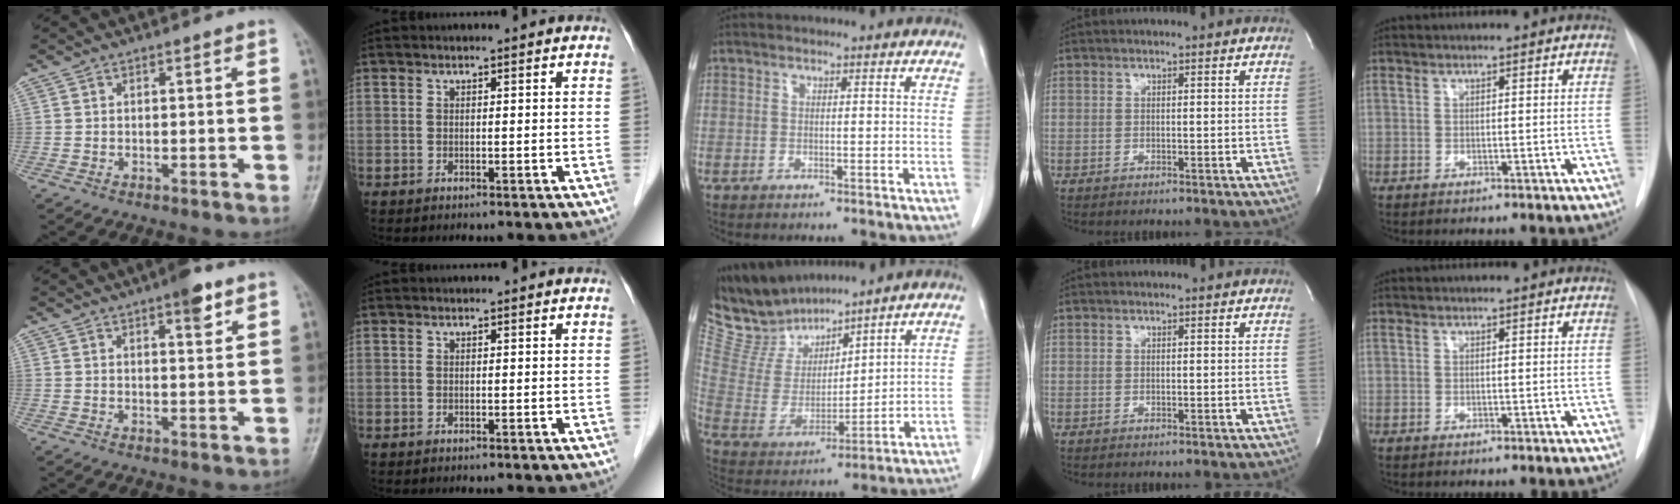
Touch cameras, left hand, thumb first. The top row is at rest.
{"thumb": {"total": 4.9, "force": [3.0, 1.4, 3.6], "torque": [-0.041, -0.015, 0.040]}, "middle": {"total": 11.1, "force": [10.6, 2.5, 1.9], "torque": [-0.060, 0.009, 0.227]}}